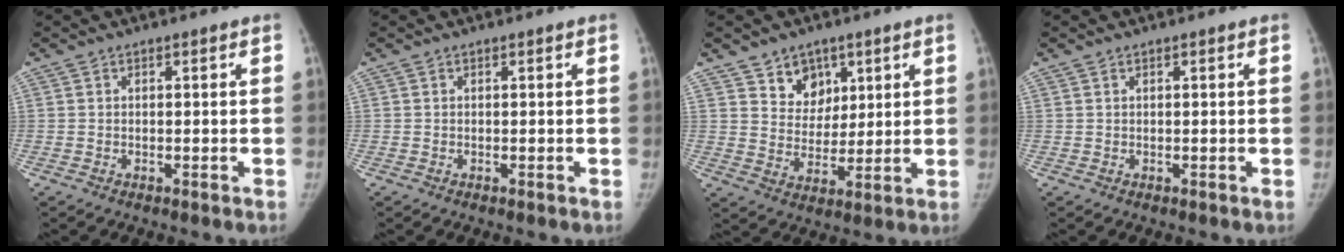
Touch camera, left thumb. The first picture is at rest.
{"total": 0.0}
{"total": 7.5, "force": [4.6, 5.7, 1.7], "torque": [0.013, -0.032, 0.085]}
{"total": 0.0}